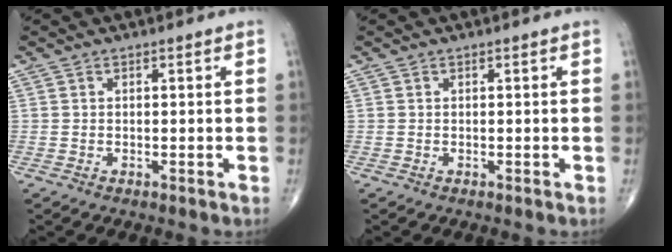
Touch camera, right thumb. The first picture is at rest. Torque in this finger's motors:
{"motor_torque": [-0.06, 0.05, 0.00, 0.00, 0.00]}